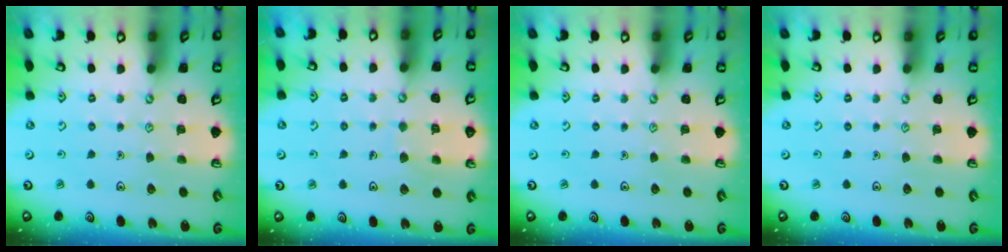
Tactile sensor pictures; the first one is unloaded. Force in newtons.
{"total": 4.7, "press": 4.7, "slide": 0.3}
{"total": 0.0}
{"total": 0.0}